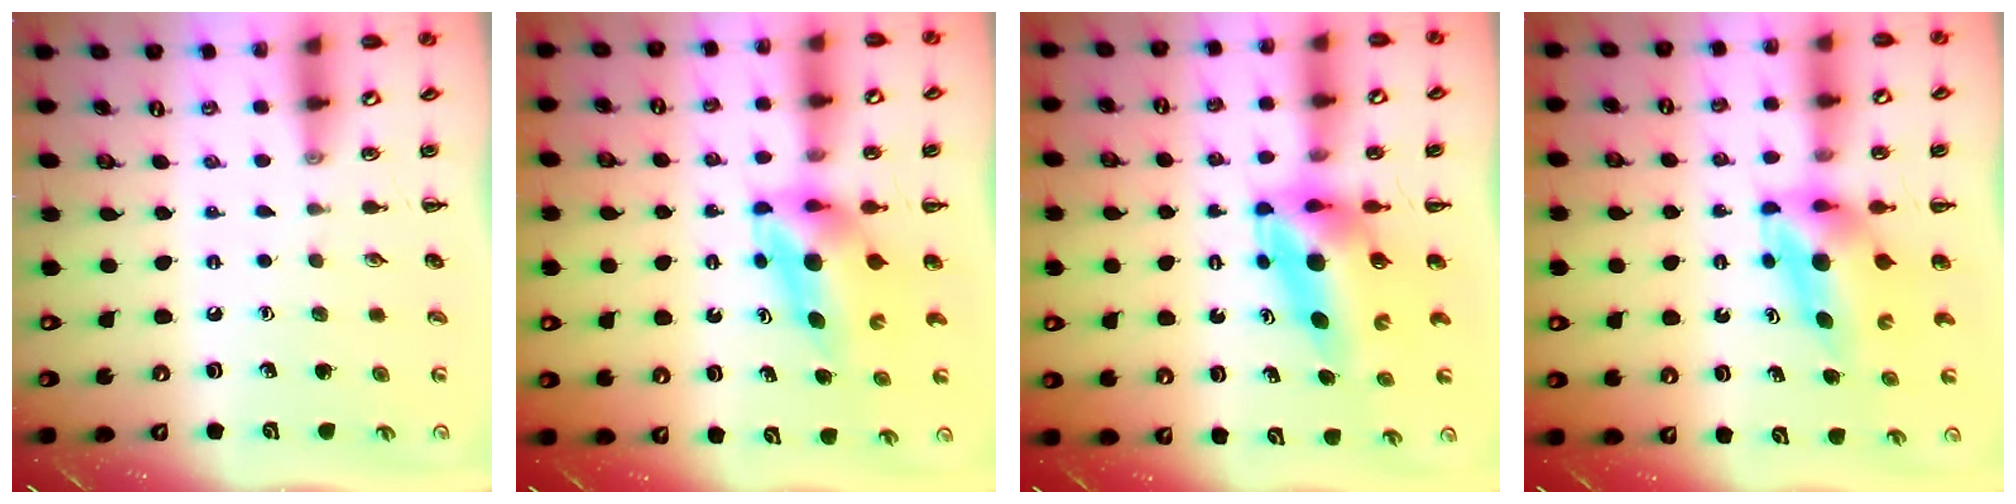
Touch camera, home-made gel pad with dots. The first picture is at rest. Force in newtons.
{"total": 5.3, "press": 5.2, "slide": 0.9}
{"total": 8.3, "press": 7.9, "slide": 2.4}
{"total": 5.3, "press": 5.2, "slide": 0.9}